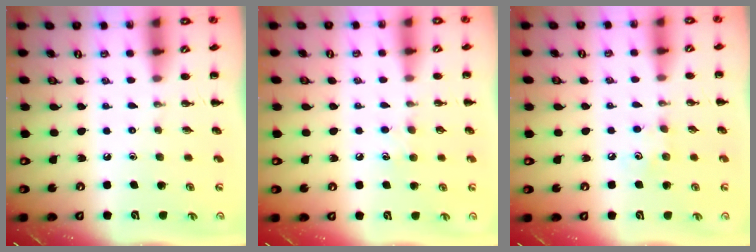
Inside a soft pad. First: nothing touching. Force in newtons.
{"total": 4.8, "press": 4.7, "slide": 1.2}
{"total": 4.9, "press": 4.8, "slide": 1.1}